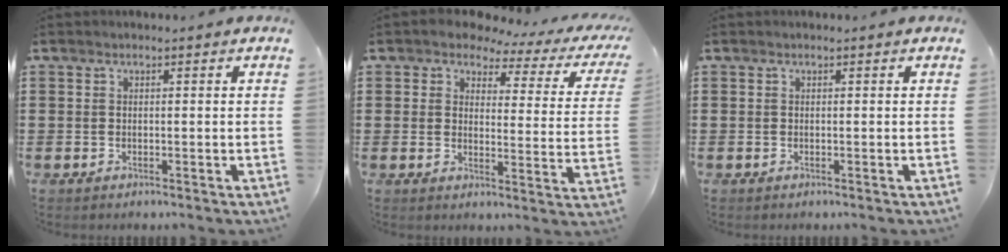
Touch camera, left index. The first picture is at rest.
{"total": 3.1, "force": [2.3, 1.3, 1.5], "torque": [-0.048, -0.013, 0.035]}
{"total": 0.0}